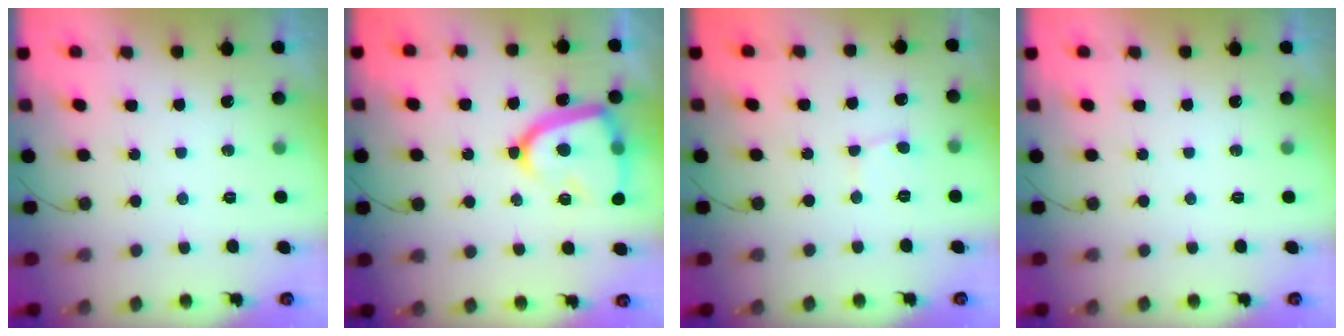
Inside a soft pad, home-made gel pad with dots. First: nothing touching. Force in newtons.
{"total": 17.6, "press": 17.5, "slide": 1.4}
{"total": 2.9, "press": 2.8, "slide": 0.3}
{"total": 0.0}